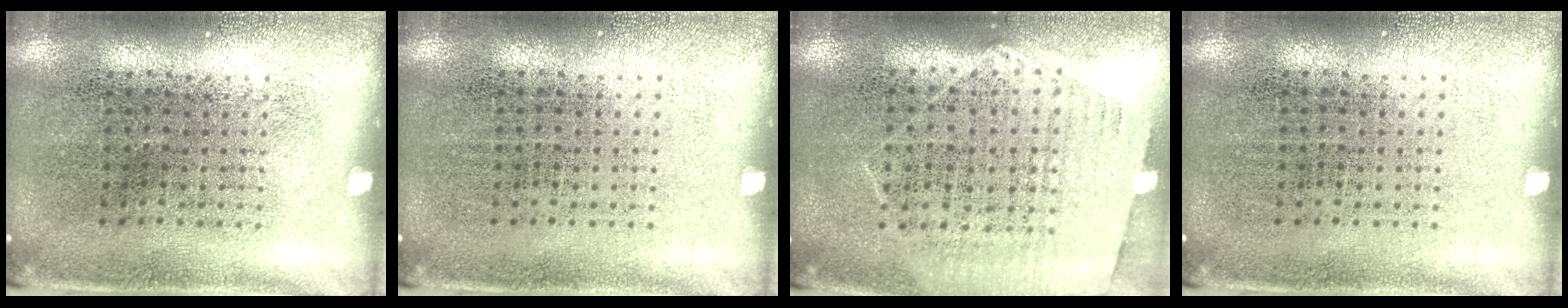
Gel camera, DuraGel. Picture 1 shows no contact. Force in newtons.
{"total": 0.0}
{"total": 1.2, "press": 1.1, "slide": 0.5}
{"total": 0.0}